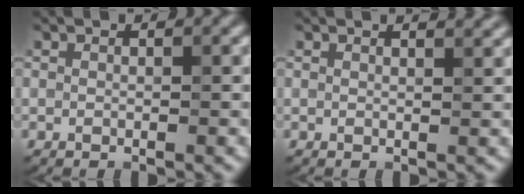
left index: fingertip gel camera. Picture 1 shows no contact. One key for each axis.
{"total": 1.8, "fx": 1.6, "fy": 0.5, "fz": 0.8, "tx": -0.005, "ty": 0.003, "tz": 0.011}